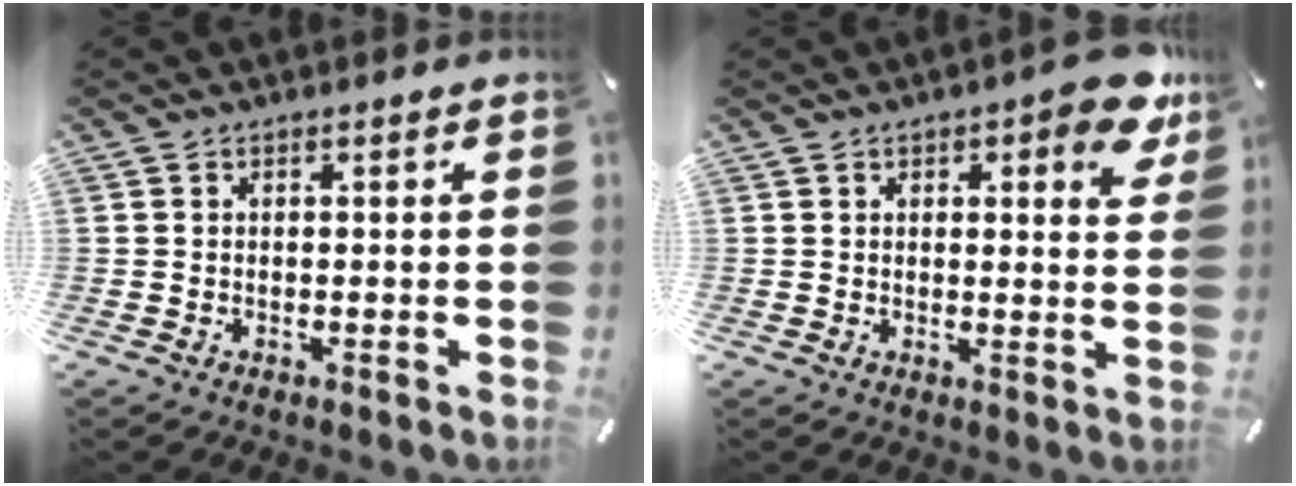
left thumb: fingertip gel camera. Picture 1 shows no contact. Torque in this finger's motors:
{"motor_torque": [0.80, 0.55, 0.17, -0.12, -0.05]}